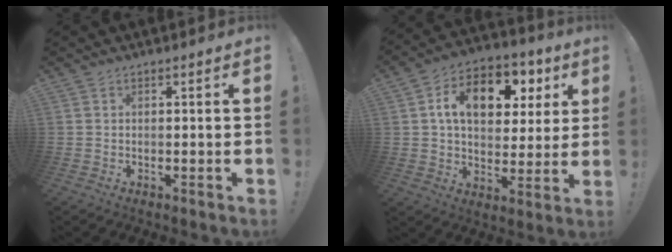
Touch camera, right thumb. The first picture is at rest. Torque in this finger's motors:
{"motor_torque": [0.36, 1.02, 0.69, -0.35, 0.08]}